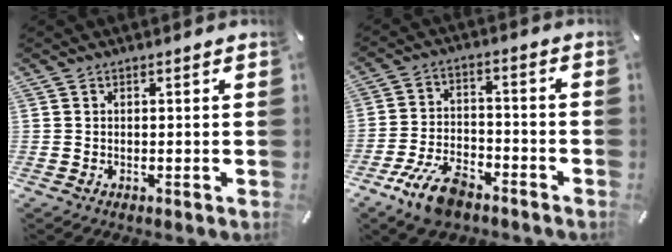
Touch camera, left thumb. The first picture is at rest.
{"total": 11.1, "force": [-7.1, 5.5, 6.4], "torque": [-0.132, 0.036, -0.132]}